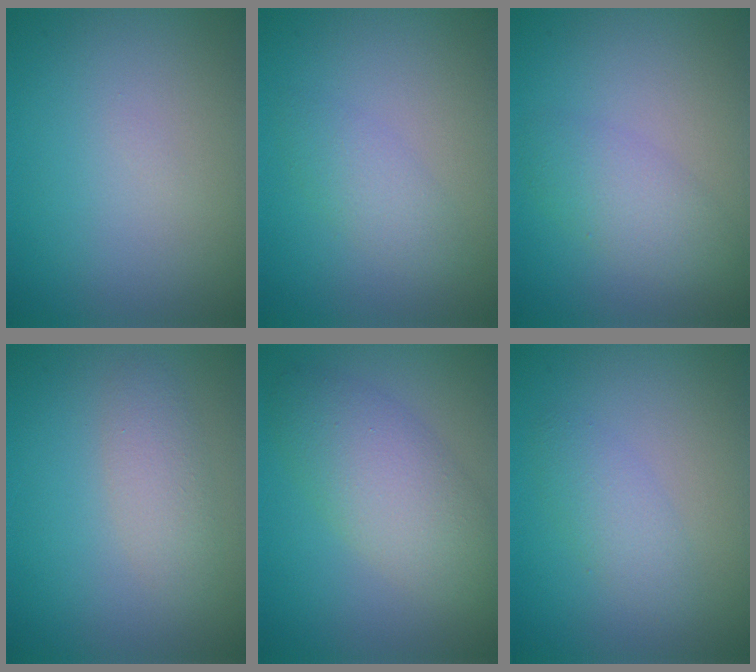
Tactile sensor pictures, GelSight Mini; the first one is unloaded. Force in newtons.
{"total": 2.0, "press": 2.0, "slide": 0.1}
{"total": 3.0, "press": 3.0, "slide": 0.1}
{"total": 2.2, "press": 2.2, "slide": 0.1}
{"total": 5.5, "press": 5.5, "slide": 0.3}
{"total": 2.0, "press": 2.0, "slide": 0.0}